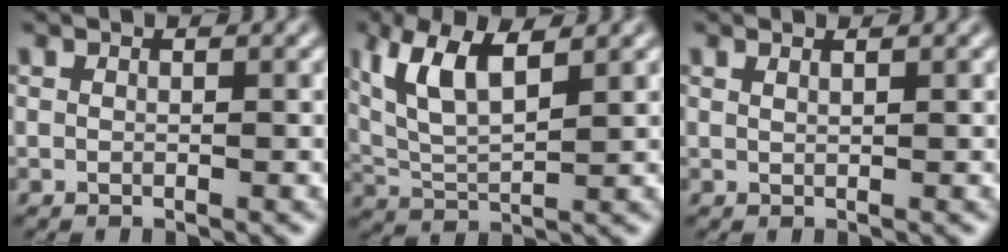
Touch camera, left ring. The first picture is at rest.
{"total": 6.4, "force": [2.6, 2.7, 5.2], "torque": [-0.112, 0.014, 0.049]}
{"total": 0.7, "force": [0.4, 0.3, 0.5], "torque": [-0.005, 0.005, 0.004]}